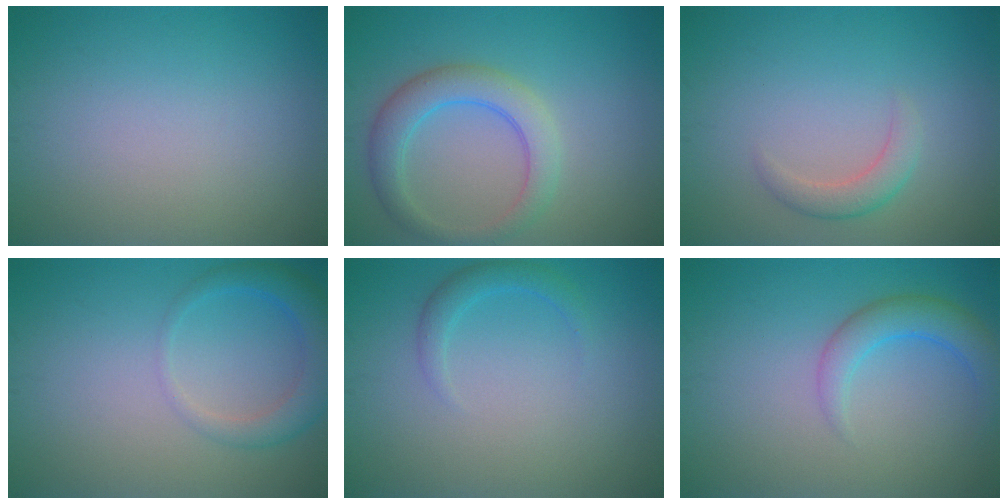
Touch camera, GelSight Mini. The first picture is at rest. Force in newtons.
{"total": 4.1, "press": 4.1, "slide": 0.2}
{"total": 2.0, "press": 1.9, "slide": 0.2}
{"total": 3.4, "press": 3.4, "slide": 0.2}
{"total": 1.7, "press": 1.7, "slide": 0.2}
{"total": 3.3, "press": 3.3, "slide": 0.3}